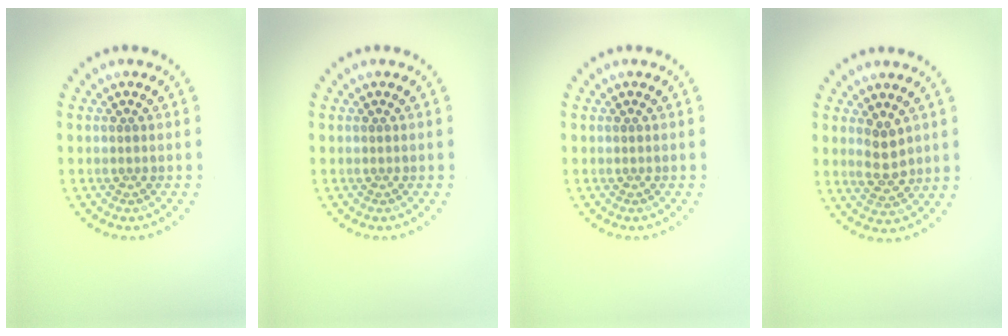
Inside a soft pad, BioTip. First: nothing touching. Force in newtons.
{"total": 0.0}
{"total": 0.0}
{"total": 2.6, "press": 2.5, "slide": 0.8}